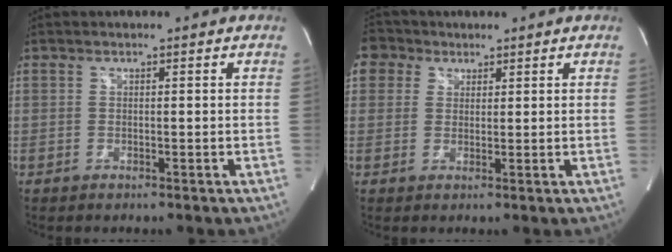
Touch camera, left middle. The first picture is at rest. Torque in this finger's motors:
{"motor_torque": [2.14, 0.00, 1.06, 0.12]}